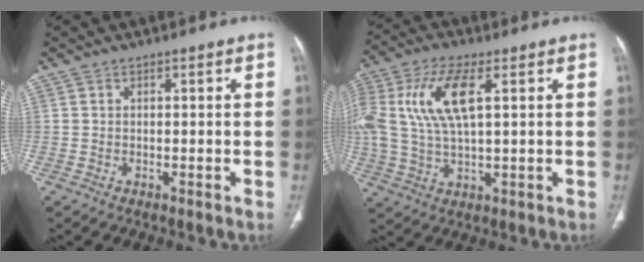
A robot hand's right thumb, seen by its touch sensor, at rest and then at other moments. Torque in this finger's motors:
{"motor_torque": [0.31, 0.37, 1.18, 0.71, 0.51]}